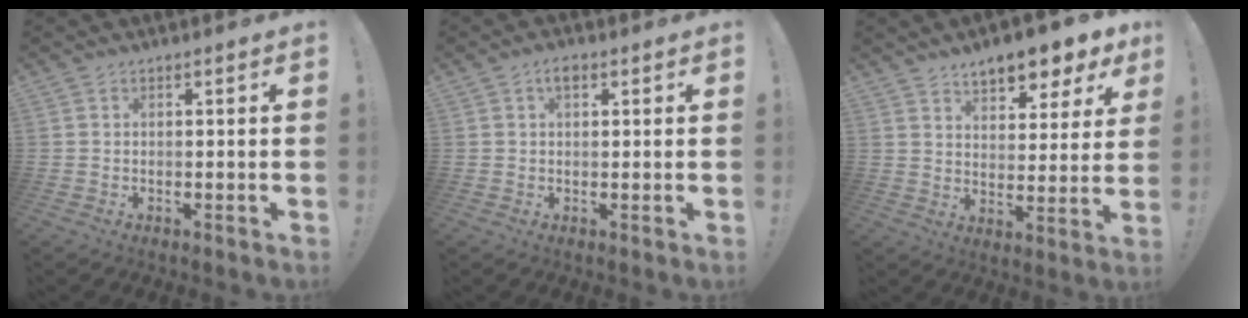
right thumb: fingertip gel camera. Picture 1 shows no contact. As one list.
[{"total": 2.8, "force": [1.3, 1.4, 2.1], "torque": [-0.036, 0.004, 0.020]}, {"total": 9.9, "force": [7.6, 3.7, 5.3], "torque": [-0.077, -0.051, 0.132]}]